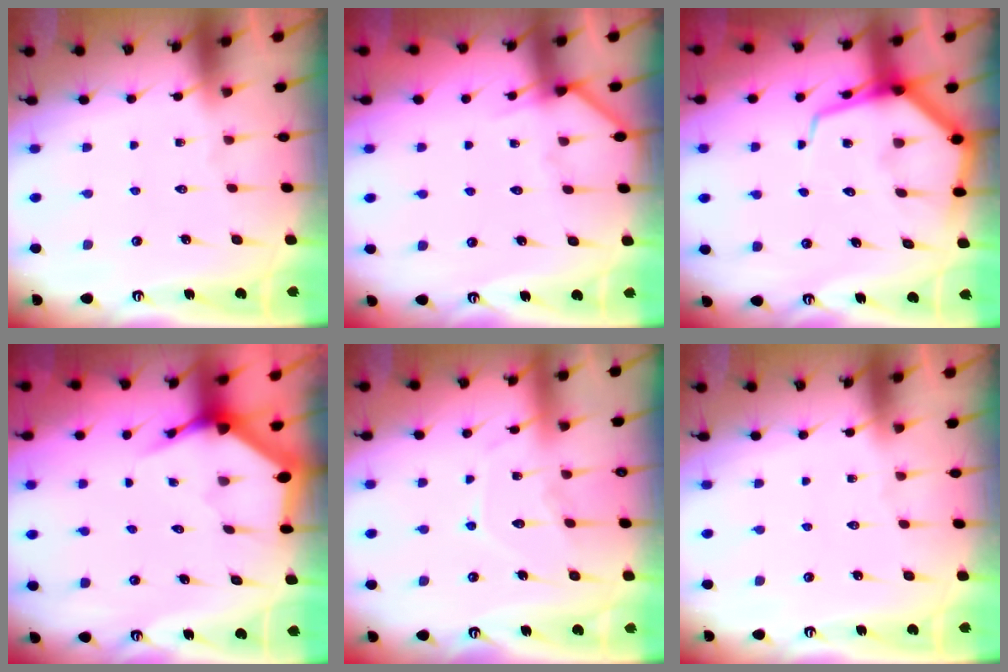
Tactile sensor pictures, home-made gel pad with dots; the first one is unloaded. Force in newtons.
{"total": 3.1, "press": 3.1, "slide": 0.3}
{"total": 8.8, "press": 8.8, "slide": 1.0}
{"total": 3.7, "press": 3.7, "slide": 0.5}
{"total": 9.2, "press": 9.2, "slide": 0.8}
{"total": 0.0}